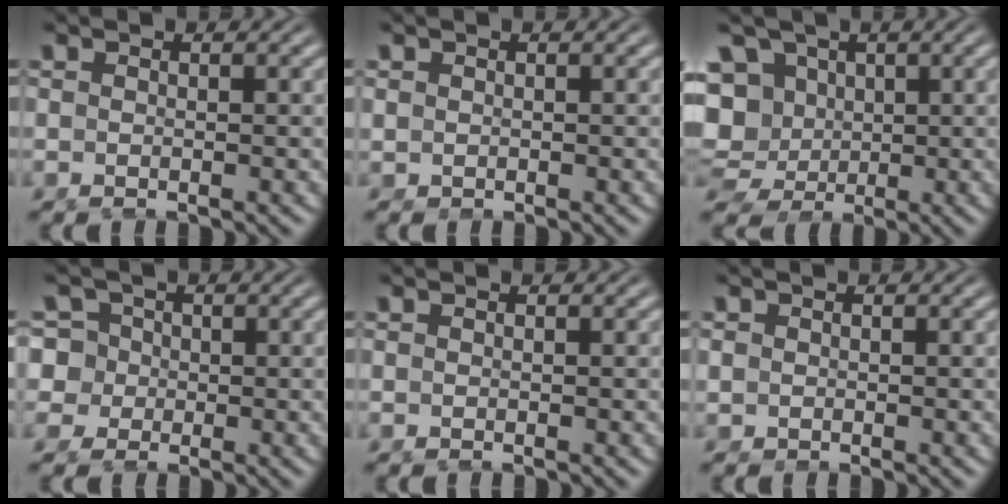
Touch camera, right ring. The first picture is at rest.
{"total": 0.9, "force": [0.1, 0.9, 0.2], "torque": [-0.012, -0.011, 0.010]}
{"total": 12.3, "force": [0.2, 11.0, 5.5], "torque": [-0.138, -0.046, 0.015]}
{"total": 7.8, "force": [-0.7, 7.3, 2.7], "torque": [-0.087, -0.032, -0.007]}
{"total": 0.0}
{"total": 1.6, "force": [0.0, 1.6, 0.5], "torque": [-0.021, -0.011, 0.005]}